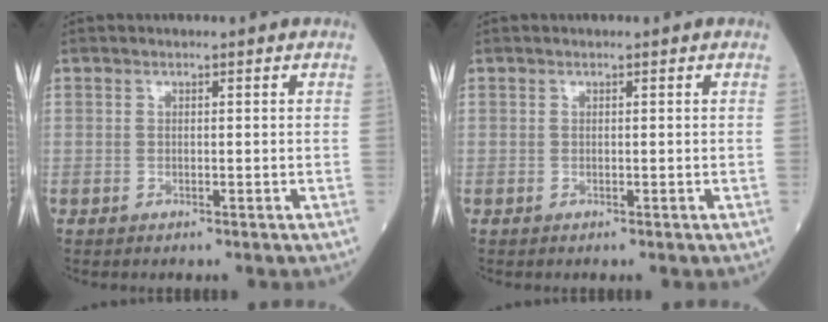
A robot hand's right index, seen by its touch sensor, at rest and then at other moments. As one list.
[{"total": 0.0}]